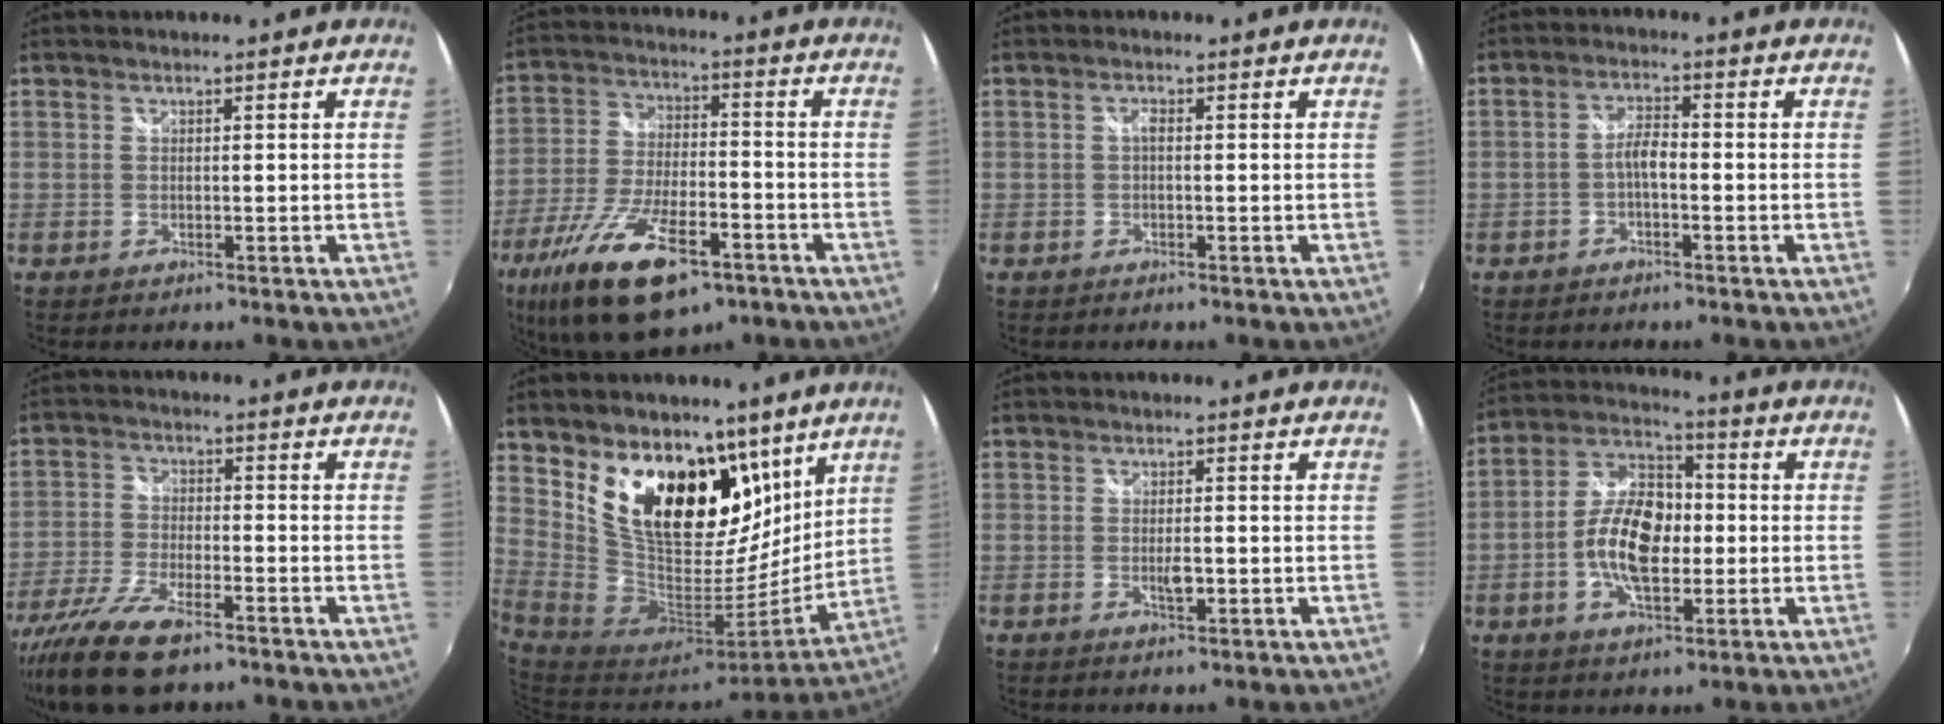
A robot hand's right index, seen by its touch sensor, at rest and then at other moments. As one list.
[{"total": 20.0, "force": [-11.6, 8.0, 14.2], "torque": [-0.292, -0.047, -0.201]}, {"total": 1.0, "force": [-0.1, 0.4, 0.9], "torque": [-0.018, 0.005, -0.005]}, {"total": 3.3, "force": [-1.3, 1.1, 2.9], "torque": [-0.058, 0.009, -0.025]}, {"total": 12.2, "force": [-8.7, 3.9, 7.6], "torque": [-0.176, -0.030, -0.170]}, {"total": 20.5, "force": [11.4, 11.3, 12.7], "torque": [-0.220, -0.010, 0.210]}, {"total": 2.8, "force": [-0.6, 1.0, 2.6], "torque": [-0.043, -0.005, -0.008]}, {"total": 13.2, "force": [-1.8, 7.1, 10.9], "torque": [-0.217, 0.013, -0.037]}]